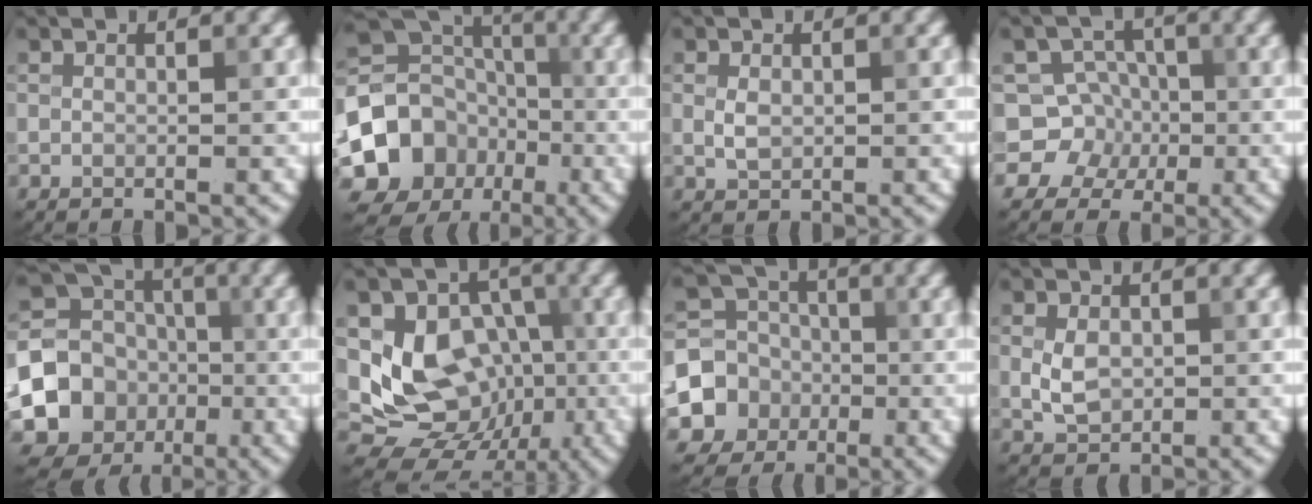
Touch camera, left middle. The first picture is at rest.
{"total": 10.8, "force": [-3.2, 9.4, 4.3], "torque": [-0.083, -0.012, -0.065]}
{"total": 1.5, "force": [0.2, 1.0, 1.0], "torque": [-0.023, 0.000, 0.005]}
{"total": 5.8, "force": [-0.5, 5.6, 1.4], "torque": [-0.004, 0.035, -0.043]}
{"total": 13.2, "force": [-3.2, 12.2, 4.0], "torque": [-0.089, -0.023, -0.070]}
{"total": 10.9, "force": [-0.6, 9.0, 6.2], "torque": [-0.079, -0.016, -0.016]}
{"total": 6.0, "force": [-1.6, 5.5, 1.9], "torque": [-0.028, -0.001, -0.045]}
{"total": 2.9, "force": [0.0, 2.1, 1.9], "torque": [-0.042, -0.001, 0.002]}